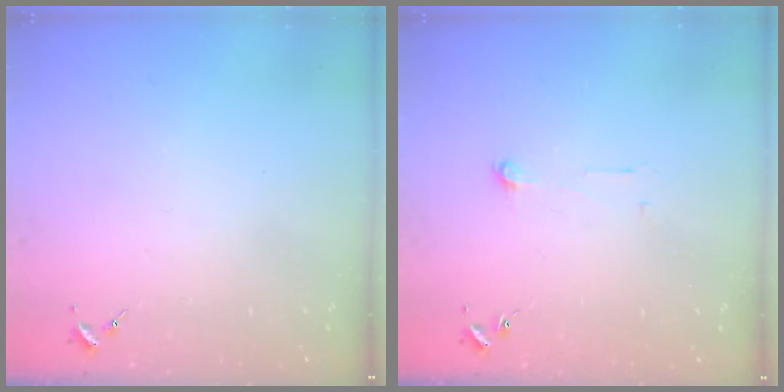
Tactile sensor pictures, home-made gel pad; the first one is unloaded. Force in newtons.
{"total": 3.9, "press": 3.9, "slide": 0.3}